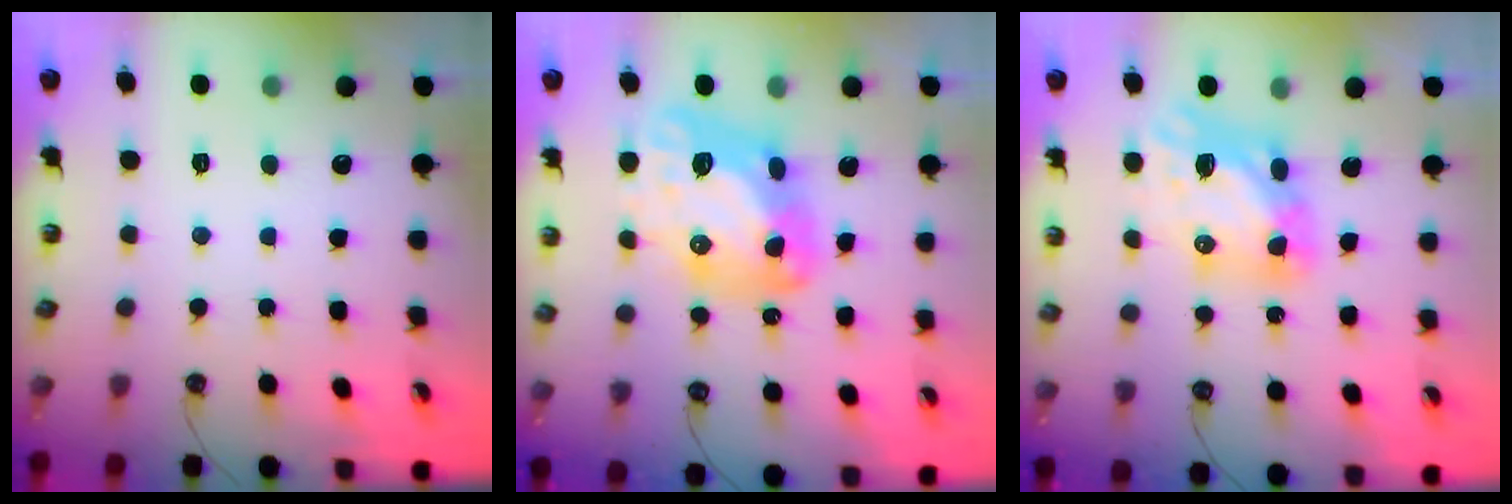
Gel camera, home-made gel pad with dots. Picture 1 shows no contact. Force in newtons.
{"total": 17.9, "press": 17.8, "slide": 1.9}
{"total": 10.1, "press": 10.1, "slide": 1.1}